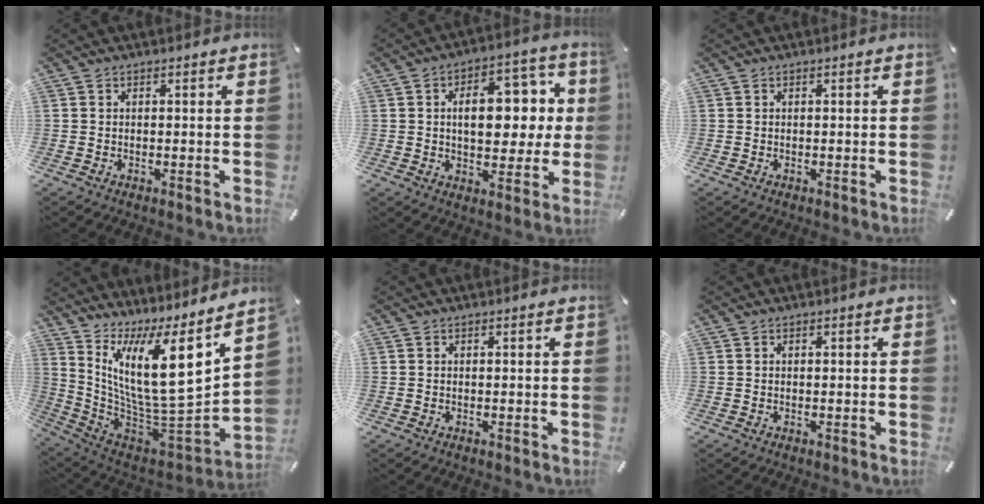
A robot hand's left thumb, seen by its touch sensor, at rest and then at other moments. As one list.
[{"total": 15.1, "force": [2.4, 9.4, 11.6], "torque": [-0.152, -0.002, 0.039]}, {"total": 0.0}, {"total": 18.6, "force": [6.8, 6.3, 16.2], "torque": [-0.260, -0.094, 0.110]}, {"total": 0.0}, {"total": 0.0}]